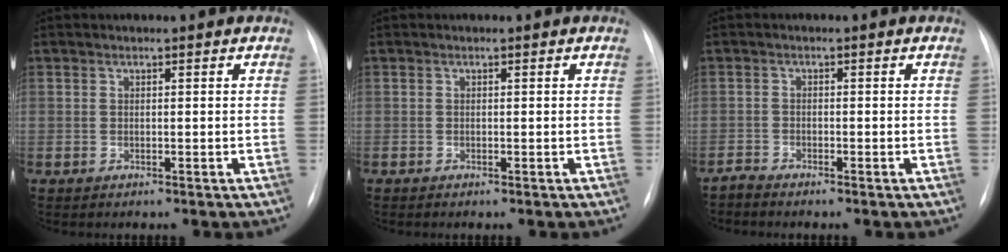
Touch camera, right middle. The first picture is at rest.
{"total": 0.0}
{"total": 1.3, "force": [-1.3, -0.2, -0.1], "torque": [0.005, -0.005, -0.027]}